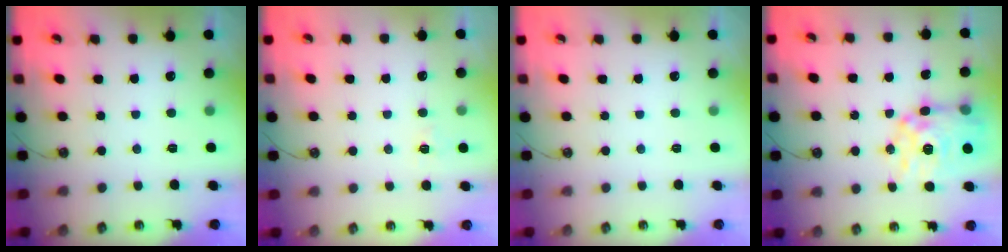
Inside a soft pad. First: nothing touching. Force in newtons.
{"total": 3.9, "press": 3.9, "slide": 0.4}
{"total": 0.0}
{"total": 15.7, "press": 15.6, "slide": 1.5}